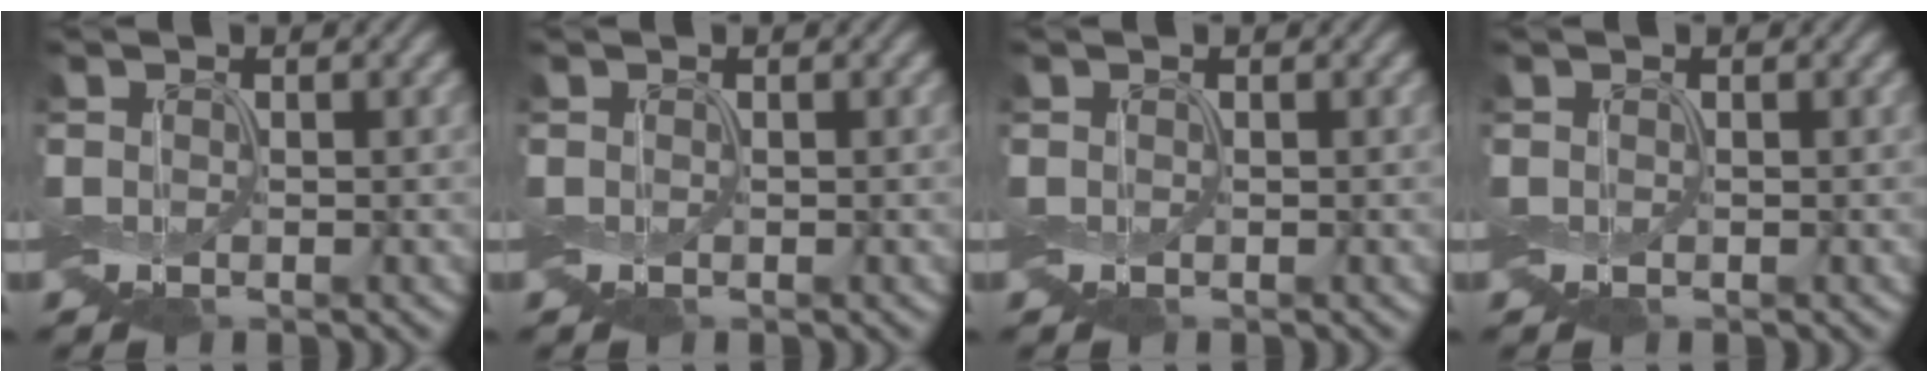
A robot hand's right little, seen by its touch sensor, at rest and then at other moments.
{"total": 0.0}
{"total": 0.0}
{"total": 0.0}